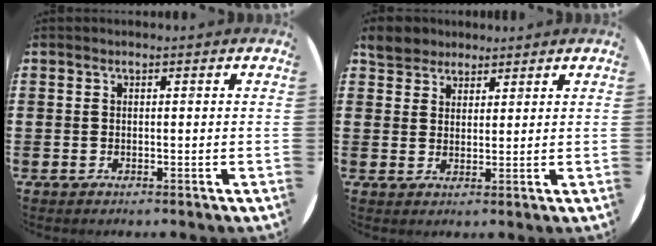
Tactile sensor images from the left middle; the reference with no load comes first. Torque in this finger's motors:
{"motor_torque": [0.41, -0.39, 0.03, 0.03]}